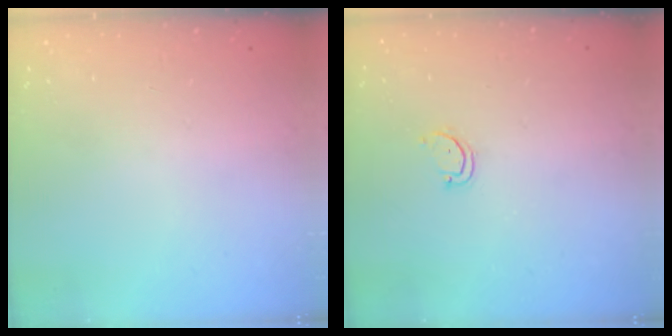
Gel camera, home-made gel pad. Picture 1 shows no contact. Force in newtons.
{"total": 2.6, "press": 2.6, "slide": 0.2}